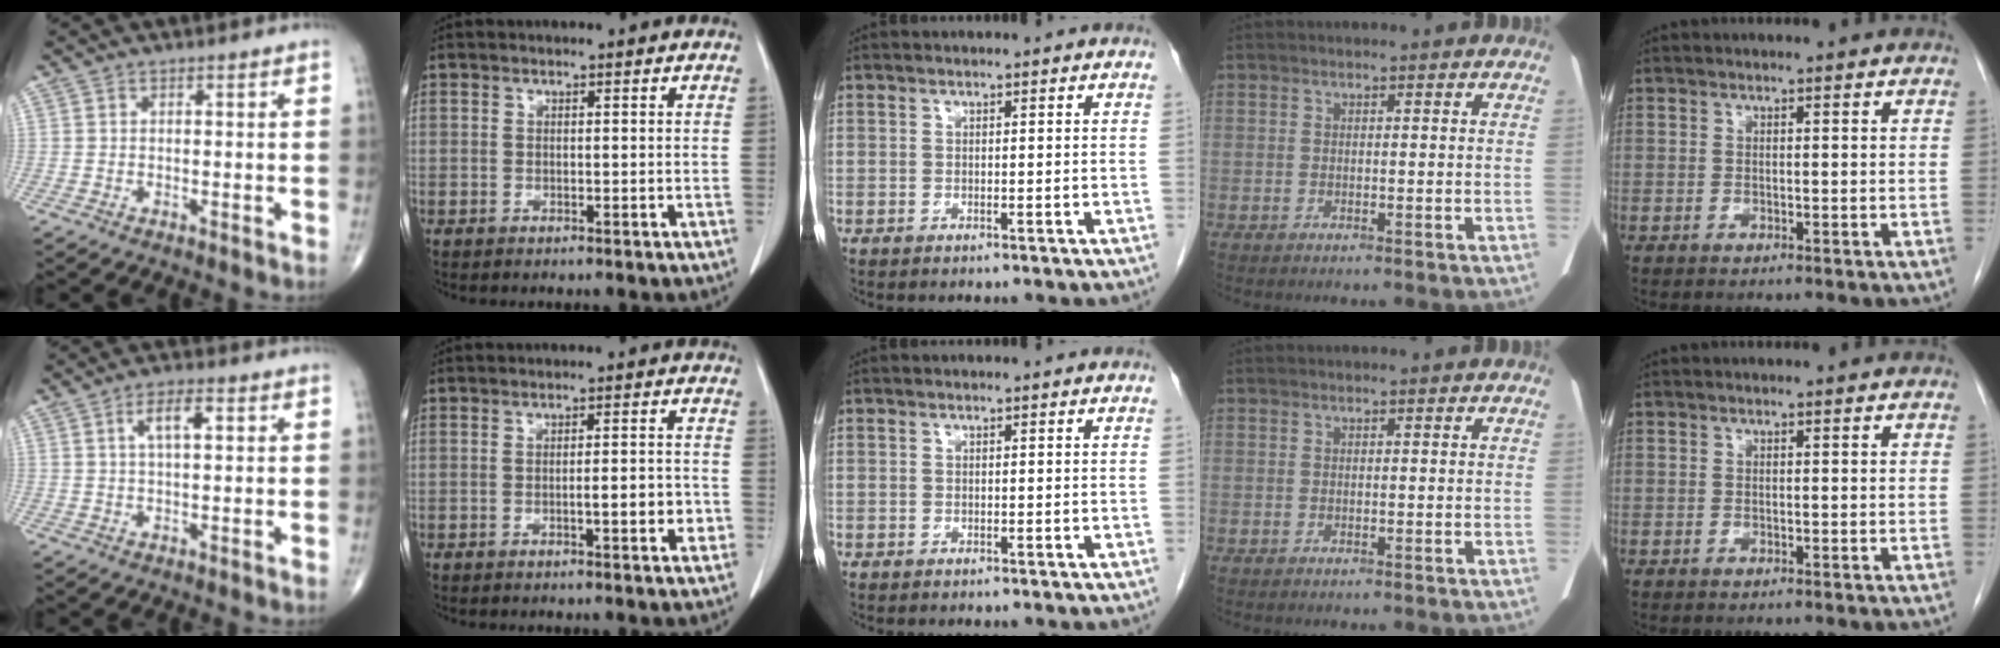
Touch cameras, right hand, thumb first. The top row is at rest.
{"thumb": {"total": 4.9, "force": [1.4, 1.8, 4.4], "torque": [-0.073, 0.004, 0.023]}, "index": {"total": 3.9, "force": [-1.2, 0.8, 3.7], "torque": [-0.054, 0.001, -0.014]}}